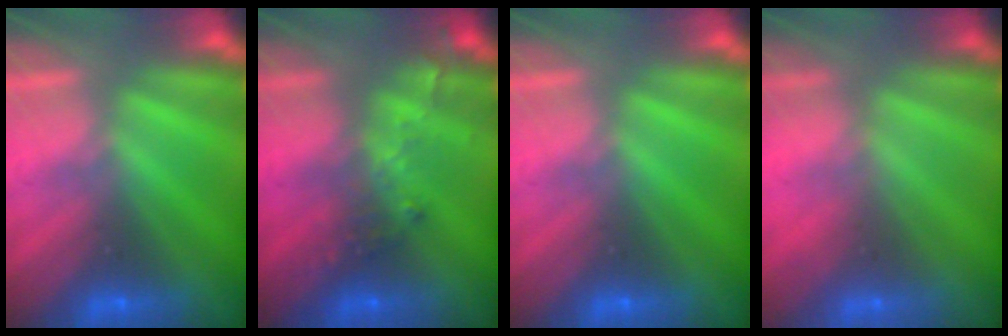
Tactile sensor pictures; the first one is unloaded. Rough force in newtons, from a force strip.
{"total": 2.8}
{"total": 0.0}
{"total": 2.4}